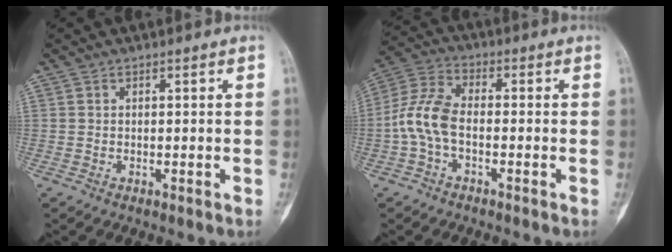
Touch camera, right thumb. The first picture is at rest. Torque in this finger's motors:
{"motor_torque": [0.08, 0.08, 0.19, -0.19, 0.09]}